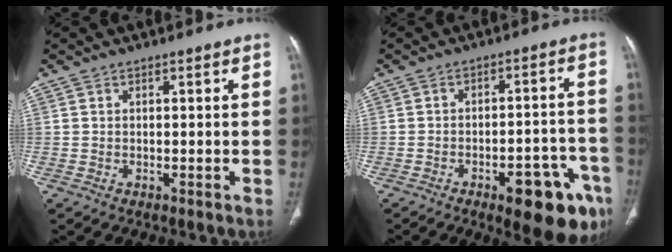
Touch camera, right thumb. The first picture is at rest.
{"total": 15.1, "force": [-8.0, 5.4, 11.6], "torque": [-0.093, 0.047, -0.094]}